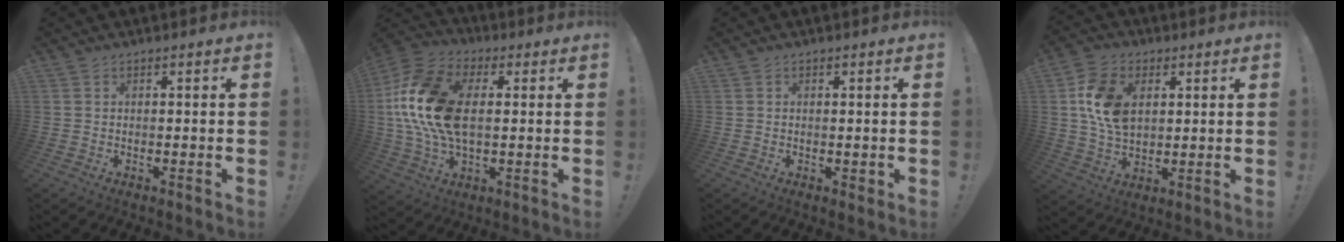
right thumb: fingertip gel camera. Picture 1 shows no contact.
{"total": 20.2, "force": [2.4, 12.4, 15.8], "torque": [-0.294, 0.006, 0.046]}
{"total": 1.4, "force": [0.2, 1.1, 0.8], "torque": [-0.007, 0.001, 0.004]}
{"total": 13.7, "force": [3.4, 9.7, 9.1], "torque": [-0.163, 0.006, 0.065]}